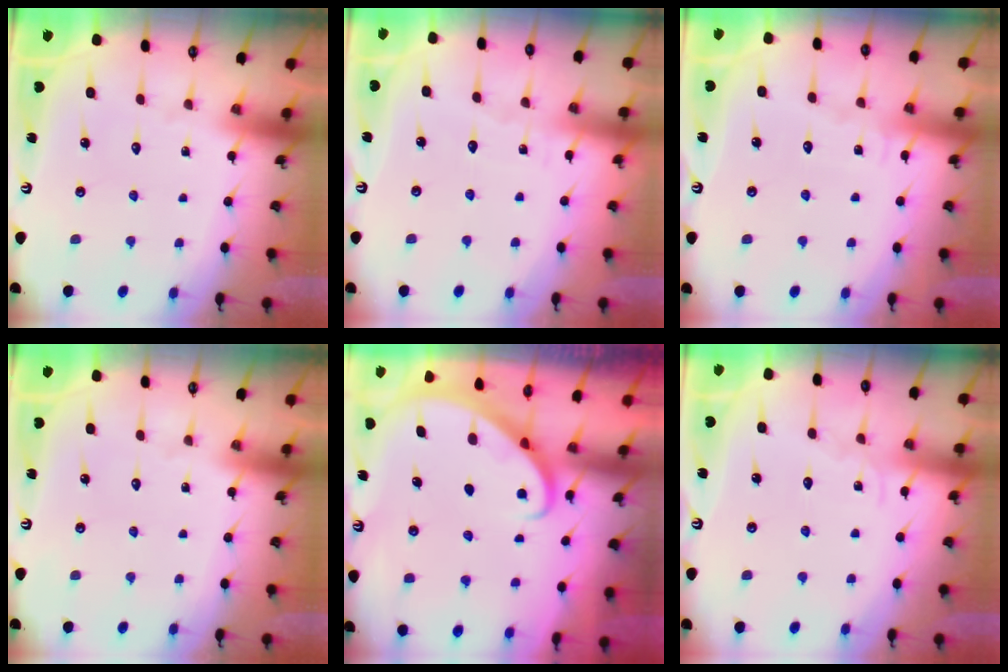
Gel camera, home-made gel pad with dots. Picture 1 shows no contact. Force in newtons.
{"total": 3.3, "press": 3.3, "slide": 0.4}
{"total": 4.7, "press": 4.7, "slide": 0.4}
{"total": 0.0}
{"total": 2.7, "press": 2.7, "slide": 0.2}
{"total": 5.0, "press": 5.0, "slide": 0.5}